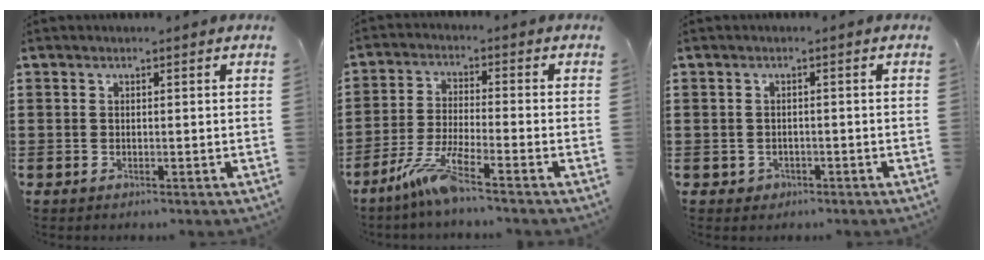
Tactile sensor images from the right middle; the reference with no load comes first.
{"total": 6.8, "force": [-4.8, 0.2, 4.9], "torque": [-0.111, -0.018, -0.094]}
{"total": 1.0, "force": [-0.5, 0.8, 0.2], "torque": [-0.007, 0.001, -0.013]}